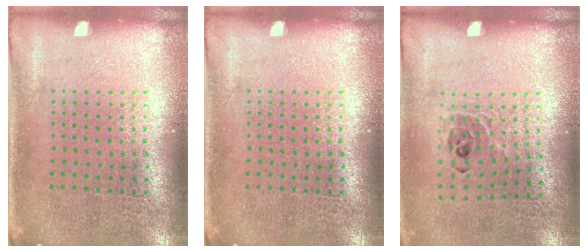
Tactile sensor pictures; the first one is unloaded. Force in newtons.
{"total": 0.0}
{"total": 0.9, "press": 0.9, "slide": 0.1}